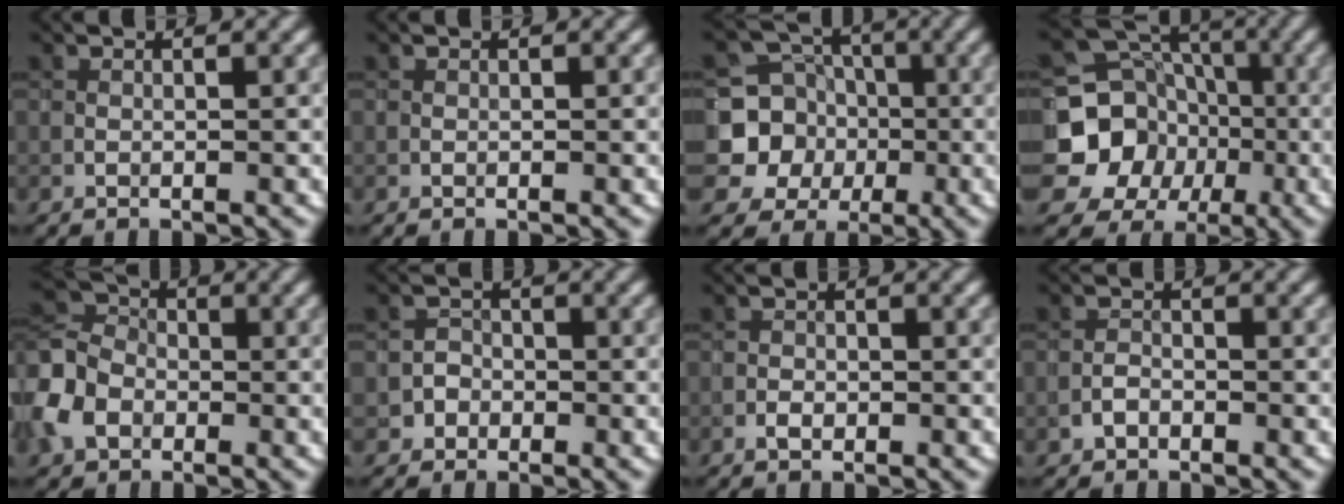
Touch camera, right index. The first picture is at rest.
{"total": 0.0}
{"total": 6.7, "force": [-1.0, 6.4, 1.8], "torque": [-0.028, -0.007, -0.046]}
{"total": 10.4, "force": [-1.7, 9.7, 3.2], "torque": [-0.060, -0.006, -0.054]}
{"total": 6.6, "force": [-2.8, 4.9, 3.4], "torque": [-0.082, 0.002, -0.078]}
{"total": 1.4, "force": [-0.4, 1.3, 0.0], "torque": [0.014, 0.006, -0.010]}
{"total": 0.9, "force": [-0.4, 0.6, 0.5], "torque": [-0.007, 0.002, -0.009]}
{"total": 1.0, "force": [-0.6, 0.7, 0.4], "torque": [-0.003, 0.004, -0.013]}